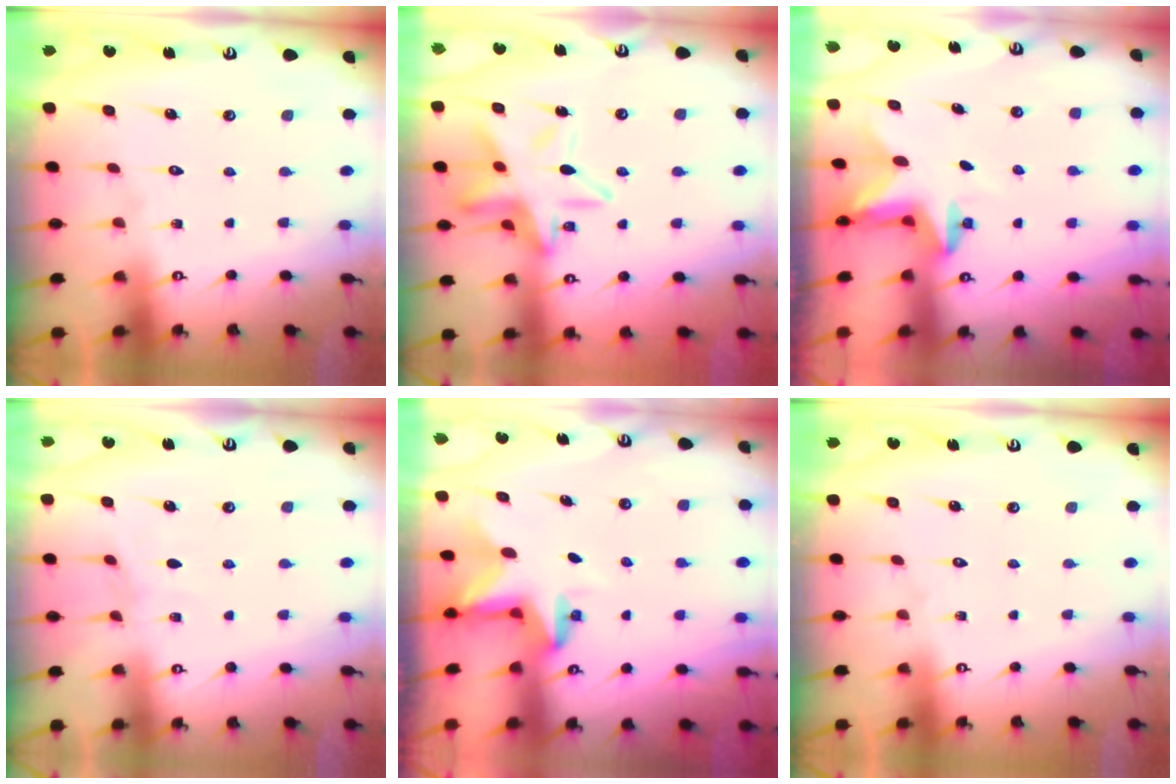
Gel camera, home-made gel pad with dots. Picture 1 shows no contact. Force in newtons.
{"total": 14.9, "press": 14.9, "slide": 1.5}
{"total": 2.6, "press": 2.5, "slide": 0.4}
{"total": 2.6, "press": 2.6, "slide": 0.3}
{"total": 3.0, "press": 3.0, "slide": 0.1}
{"total": 0.0}